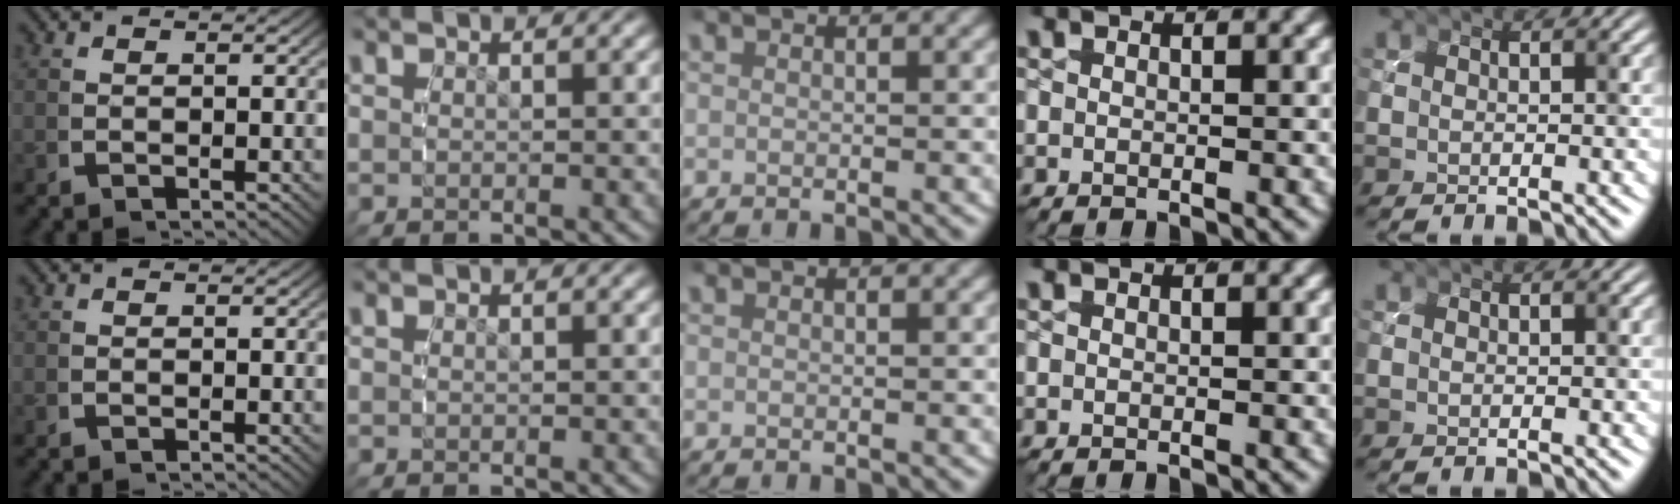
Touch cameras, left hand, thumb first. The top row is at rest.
{}